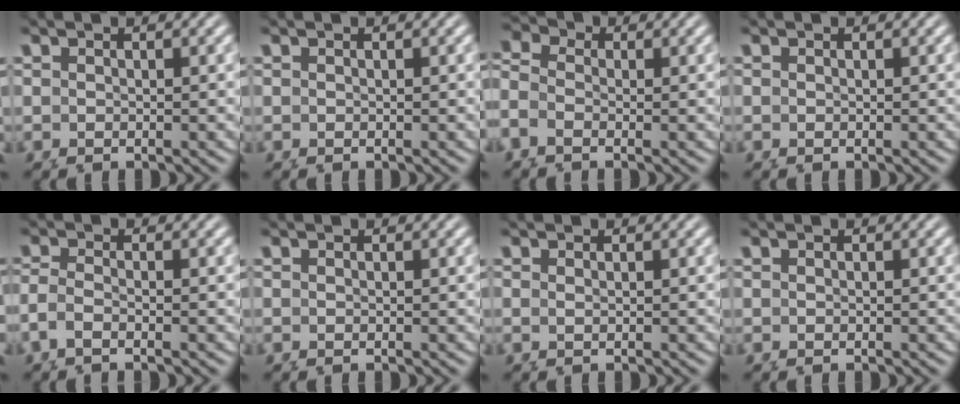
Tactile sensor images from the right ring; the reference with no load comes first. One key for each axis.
{"total": 0.0}
{"total": 4.7, "fx": 0.4, "fy": 4.0, "fz": 2.3, "tx": -0.060, "ty": -0.001, "tz": -0.007}
{"total": 0.0}
{"total": 2.3, "fx": -0.9, "fy": 1.4, "fz": 1.5, "tx": -0.048, "ty": -0.013, "tz": -0.010}
{"total": 0.0}
{"total": 0.7, "fx": 0.3, "fy": -0.6, "fz": 0.1, "tx": -0.008, "ty": -0.004, "tz": 0.007}
{"total": 0.0}